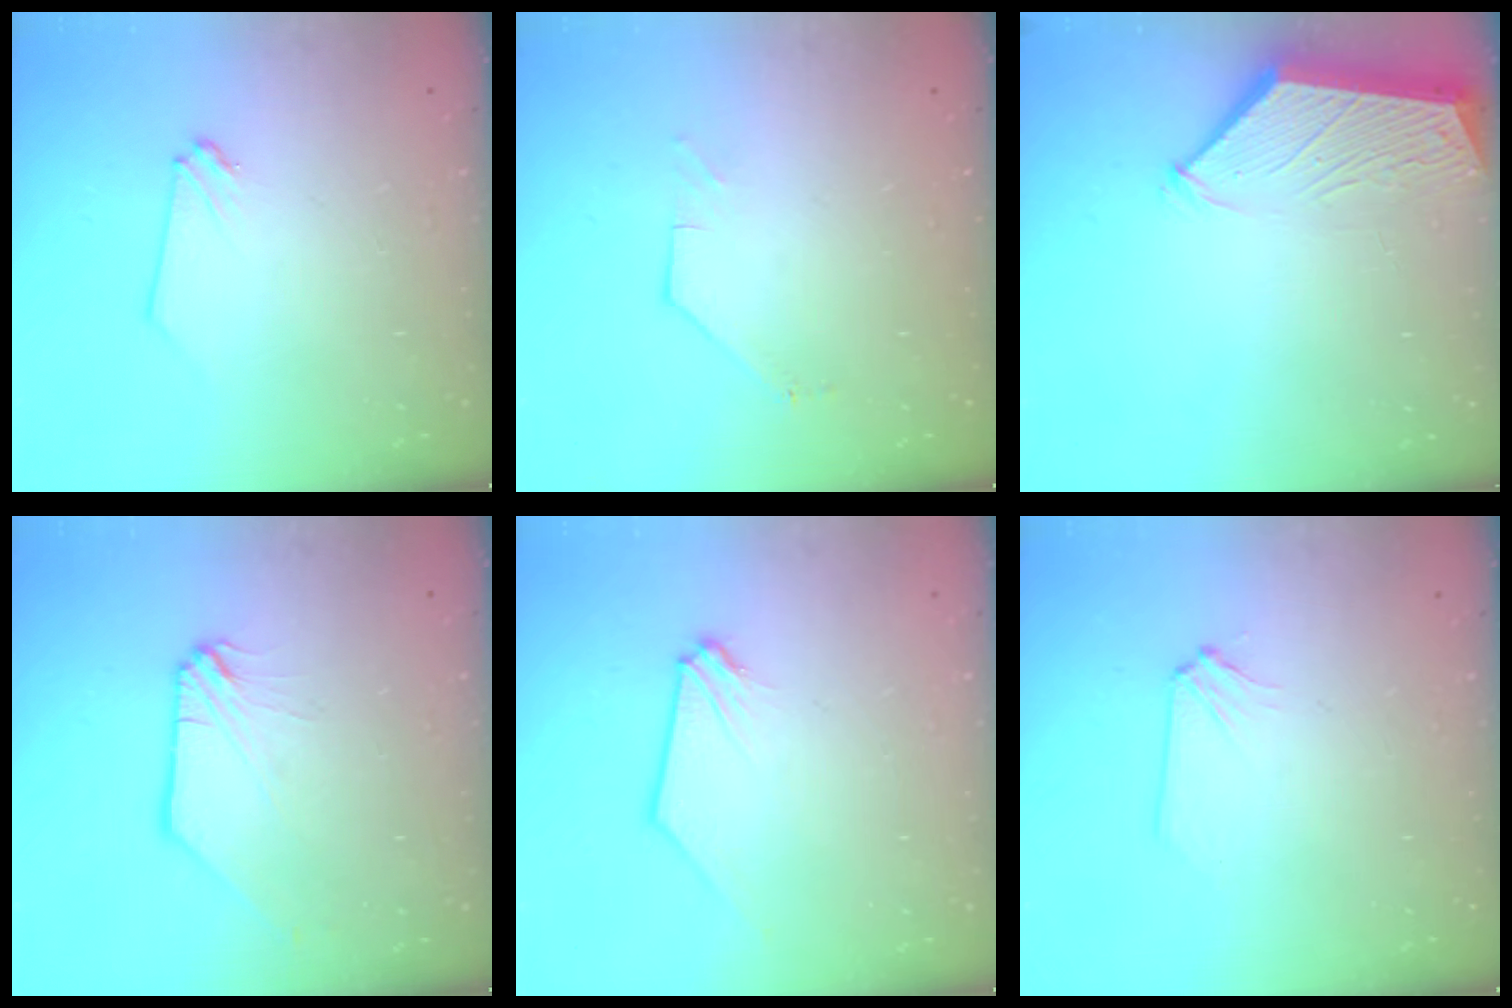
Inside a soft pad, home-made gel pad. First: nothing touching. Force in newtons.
{"total": 1.3, "press": 1.3, "slide": 0.2}
{"total": 3.2, "press": 3.2, "slide": 0.4}
{"total": 0.0}
{"total": 0.9, "press": 0.9, "slide": 0.1}
{"total": 2.2, "press": 2.2, "slide": 0.3}